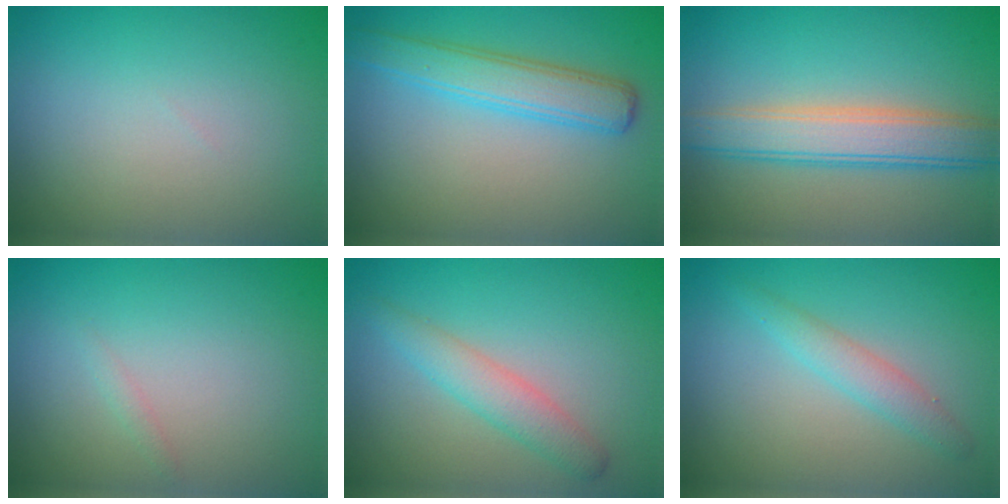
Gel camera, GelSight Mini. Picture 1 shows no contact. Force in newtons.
{"total": 4.0, "press": 4.0, "slide": 0.0}
{"total": 4.9, "press": 4.9, "slide": 0.3}
{"total": 0.7, "press": 0.7, "slide": 0.0}
{"total": 2.7, "press": 2.7, "slide": 0.0}
{"total": 2.9, "press": 2.9, "slide": 0.4}